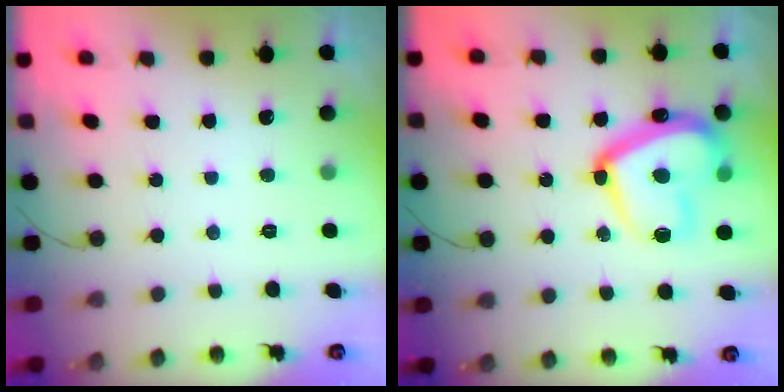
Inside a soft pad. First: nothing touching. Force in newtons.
{"total": 19.8, "press": 19.7, "slide": 1.7}